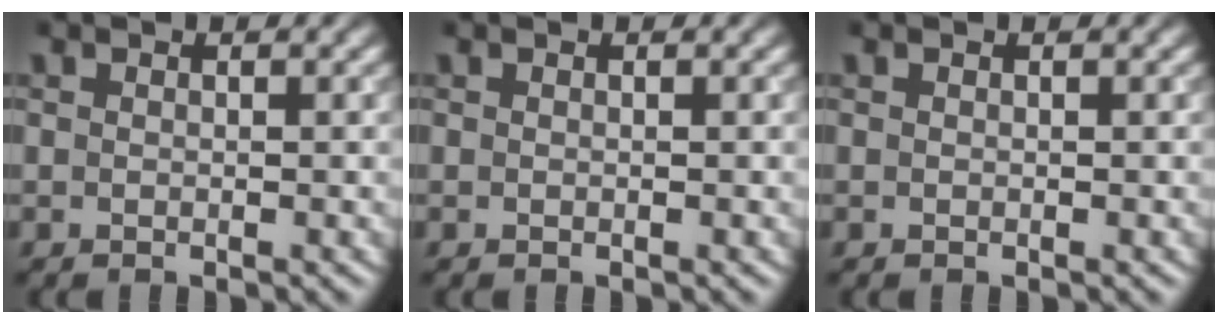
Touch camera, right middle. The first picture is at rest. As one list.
[{"total": 0.0}, {"total": 0.0}]